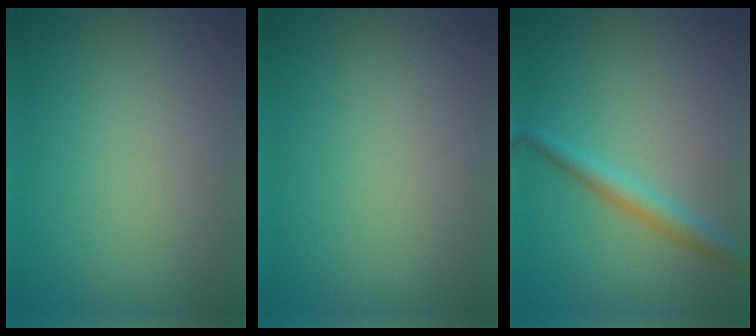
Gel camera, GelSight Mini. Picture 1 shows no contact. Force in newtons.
{"total": 0.0}
{"total": 2.4, "press": 2.4, "slide": 0.1}